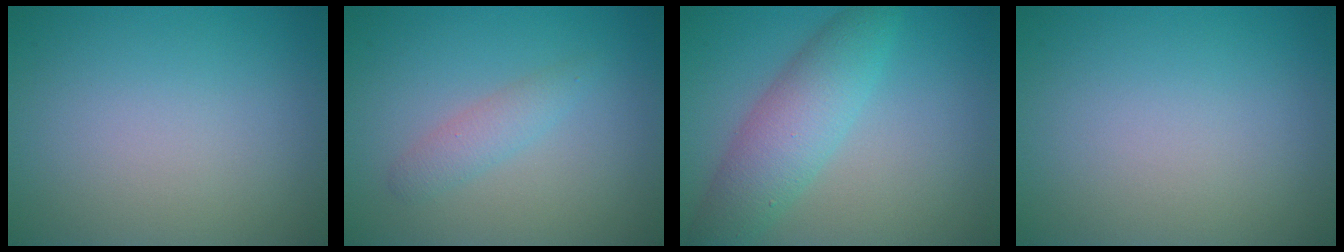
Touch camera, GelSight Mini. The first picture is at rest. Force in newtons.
{"total": 1.8, "press": 1.8, "slide": 0.0}
{"total": 5.1, "press": 5.1, "slide": 0.1}
{"total": 0.0}